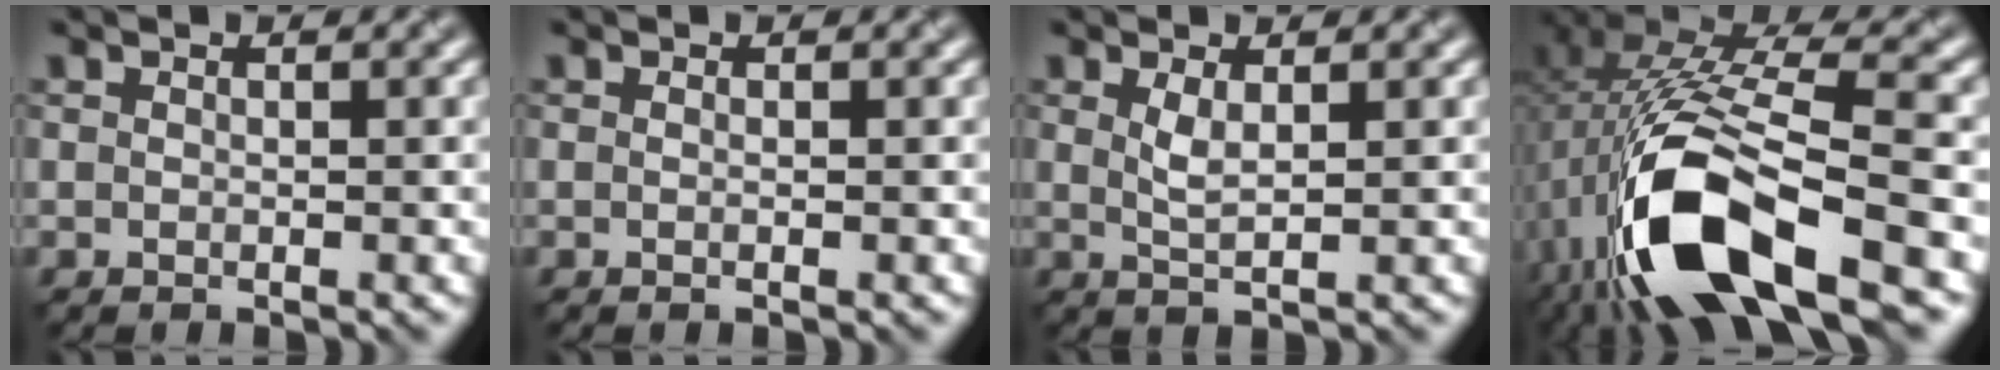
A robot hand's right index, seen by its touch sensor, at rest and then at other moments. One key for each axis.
{"total": 0.7, "fx": -0.2, "fy": 0.2, "fz": 0.6, "tx": -0.009, "ty": -0.002, "tz": -0.006}
{"total": 1.9, "fx": 0.4, "fy": 0.4, "fz": 1.8, "tx": -0.042, "ty": -0.004, "tz": 0.011}
{"total": 13.7, "fx": -4.7, "fy": 5.6, "fz": 11.6, "tx": -0.239, "ty": -0.011, "tz": -0.079}